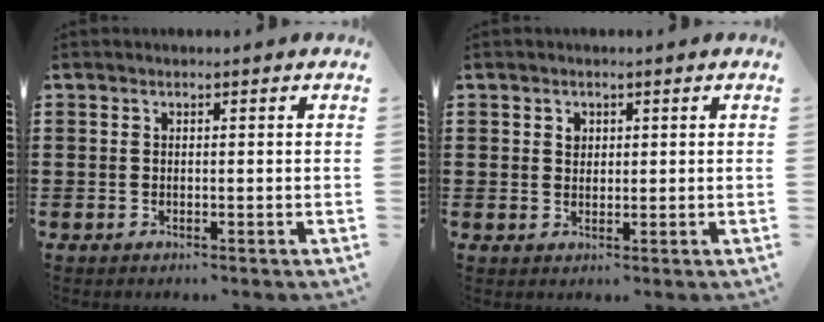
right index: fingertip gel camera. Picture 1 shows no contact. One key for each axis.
{"total": 1.4, "fx": 0.6, "fy": 1.1, "fz": 0.6, "tx": -0.013, "ty": 0.004, "tz": 0.012}